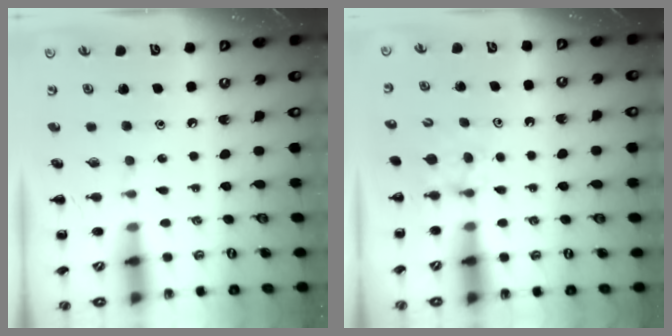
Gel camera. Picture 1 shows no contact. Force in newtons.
{"total": 3.9, "press": 3.5, "slide": 1.5}